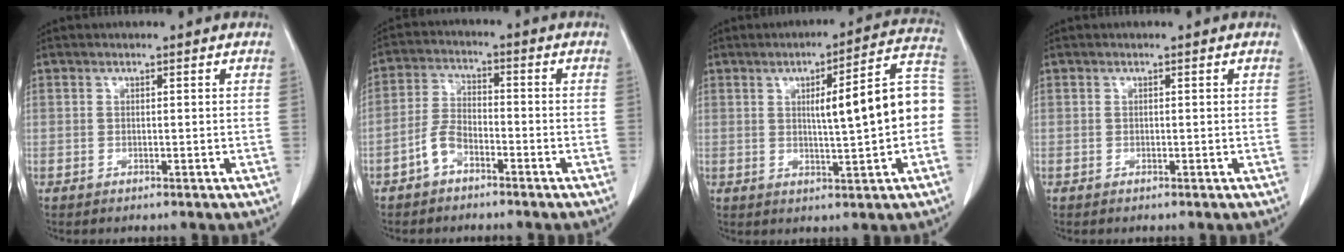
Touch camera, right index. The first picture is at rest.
{"total": 4.8, "force": [-3.0, 2.5, 2.8], "torque": [-0.063, 0.012, -0.059]}
{"total": 12.8, "force": [0.0, 1.6, 12.7], "torque": [-0.161, 0.033, 0.000]}
{"total": 0.0}